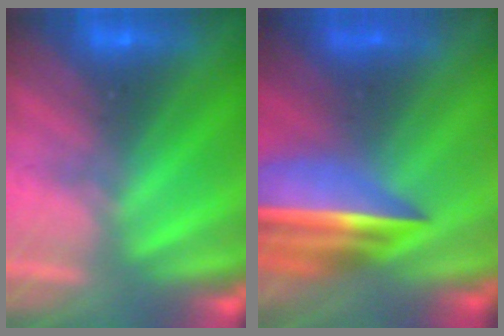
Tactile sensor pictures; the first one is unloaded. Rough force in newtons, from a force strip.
{"total": 6.9}